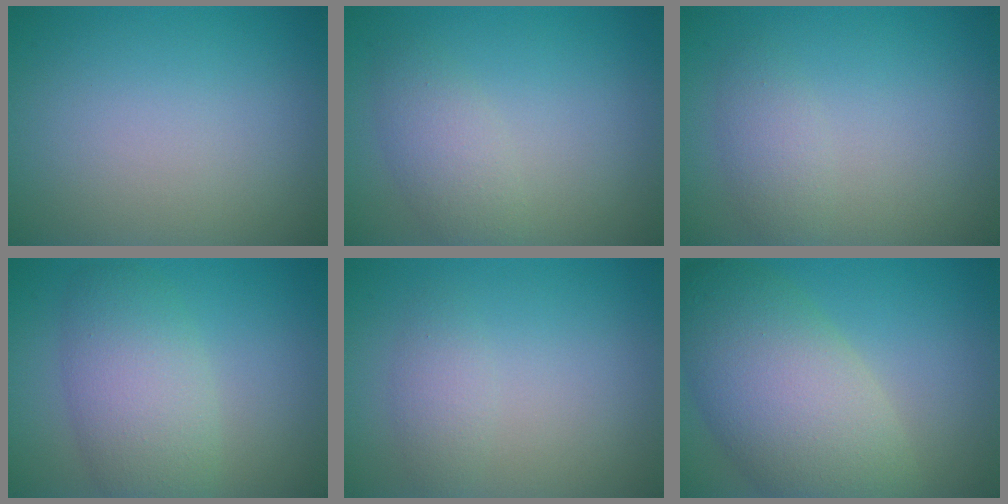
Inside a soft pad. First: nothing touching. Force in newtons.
{"total": 2.7, "press": 2.7, "slide": 0.1}
{"total": 1.9, "press": 1.9, "slide": 0.1}
{"total": 5.6, "press": 5.6, "slide": 0.1}
{"total": 1.6, "press": 1.6, "slide": 0.0}
{"total": 9.8, "press": 9.8, "slide": 0.6}